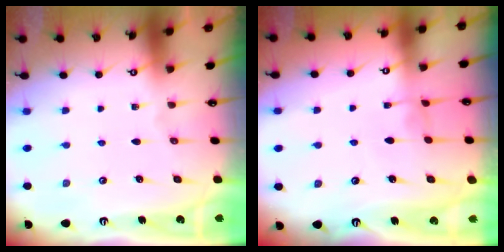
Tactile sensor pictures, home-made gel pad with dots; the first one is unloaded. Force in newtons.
{"total": 1.4, "press": 1.3, "slide": 0.4}